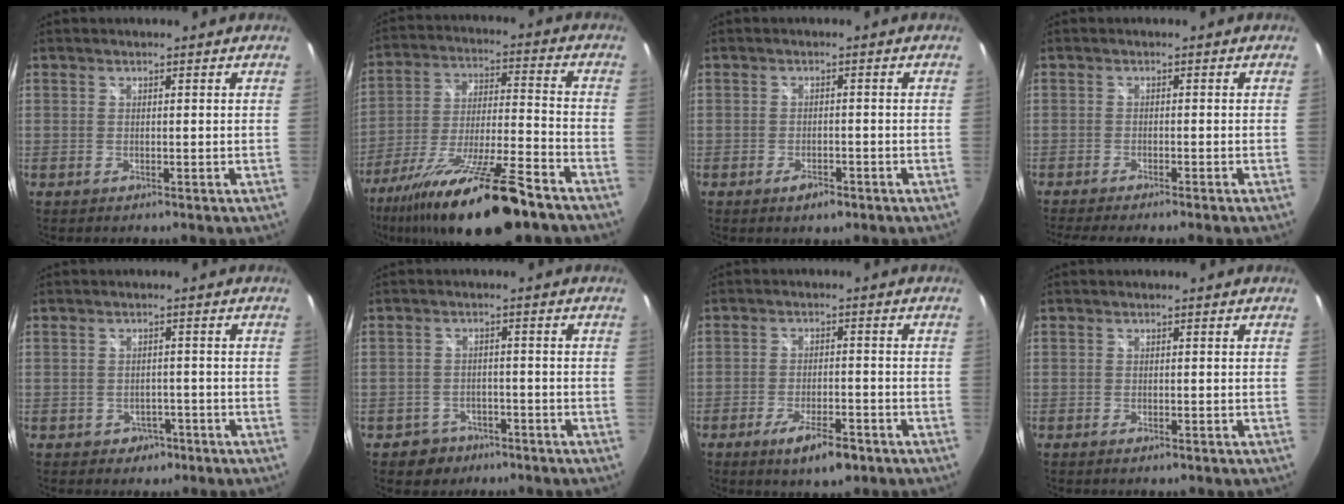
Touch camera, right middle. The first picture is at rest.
{"total": 22.5, "force": [-16.2, 3.1, 15.2], "torque": [-0.289, -0.049, -0.273]}
{"total": 2.8, "force": [-1.8, 1.4, 1.6], "torque": [-0.033, -0.004, -0.028]}
{"total": 5.9, "force": [-5.1, -0.8, 2.9], "torque": [-0.058, -0.019, -0.080]}
{"total": 3.3, "force": [-1.7, 2.8, 0.7], "torque": [-0.020, 0.004, -0.018]}
{"total": 4.9, "force": [-3.1, 3.8, 0.6], "torque": [-0.029, 0.008, -0.042]}
{"total": 7.4, "force": [-4.7, 2.2, 5.3], "torque": [-0.108, -0.013, -0.072]}
{"total": 0.8, "force": [-0.6, 0.3, 0.5], "torque": [-0.007, -0.004, -0.010]}